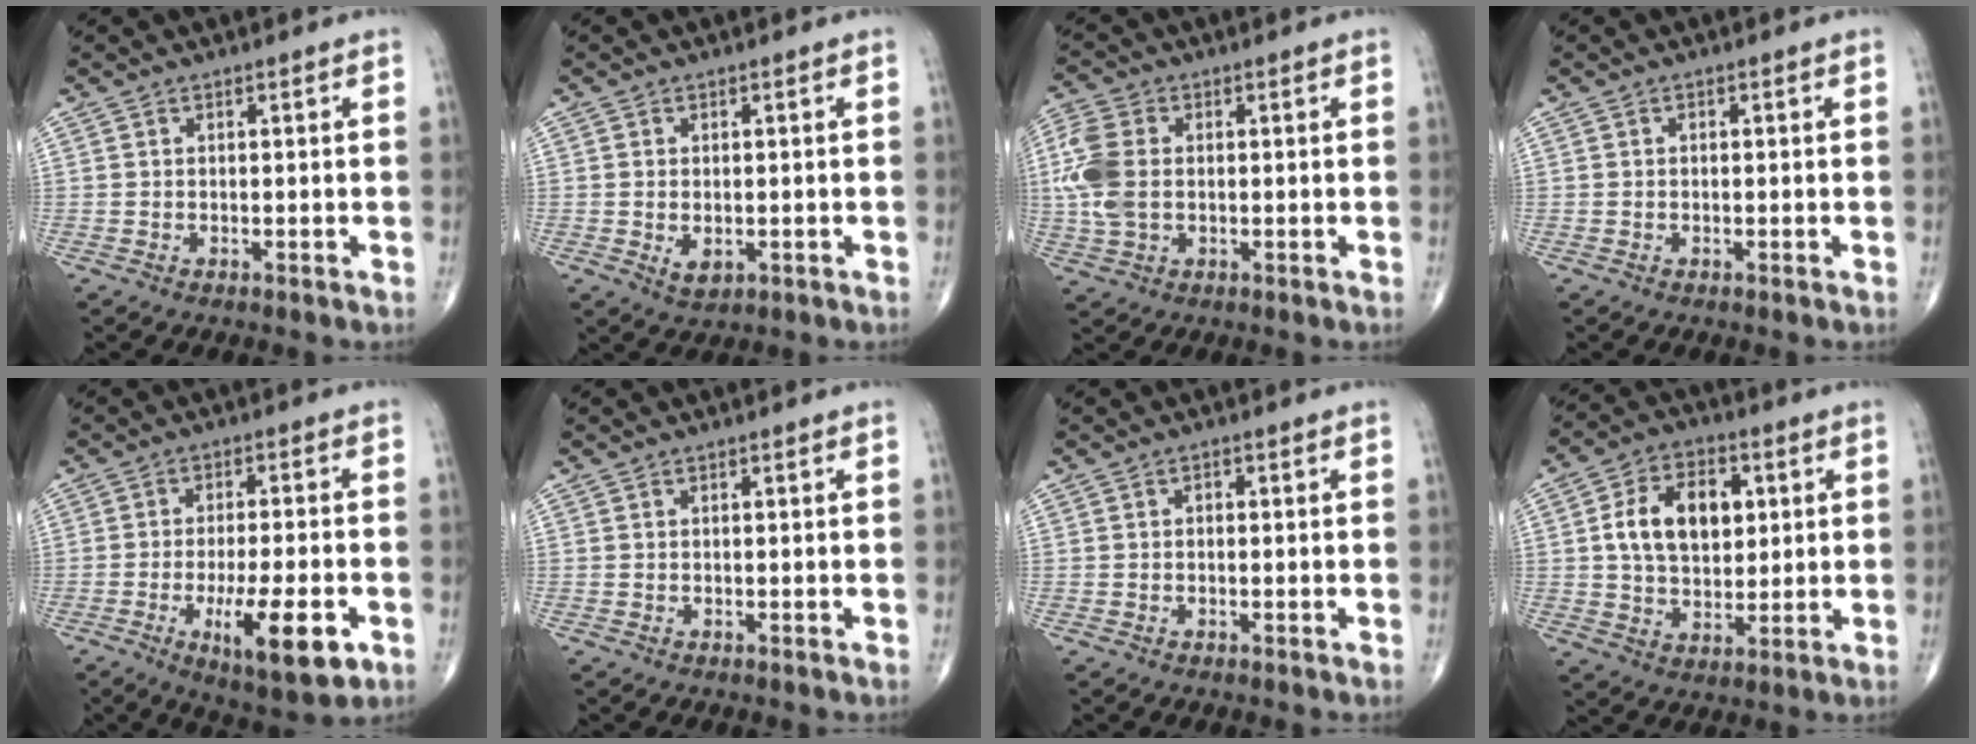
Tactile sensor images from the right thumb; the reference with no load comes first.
{"total": 2.9, "force": [-0.5, 1.9, 2.2], "torque": [-0.030, -0.004, -0.001]}
{"total": 9.3, "force": [0.3, 6.1, 7.0], "torque": [-0.177, 0.007, 0.004]}
{"total": 0.0}
{"total": 13.2, "force": [-4.8, 3.9, 11.7], "torque": [-0.183, 0.002, -0.066]}
{"total": 0.0}
{"total": 0.6, "force": [-0.1, 0.5, 0.4], "torque": [0.000, 0.003, -0.006]}
{"total": 13.5, "force": [2.7, 8.8, 9.9], "torque": [-0.143, 0.003, 0.044]}